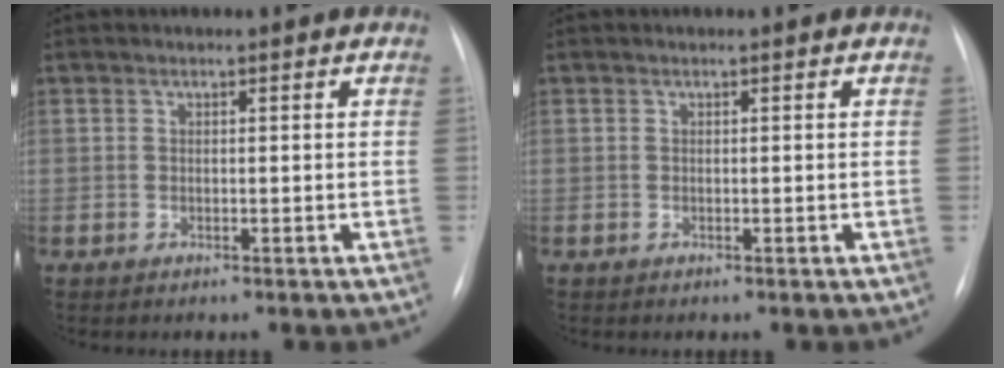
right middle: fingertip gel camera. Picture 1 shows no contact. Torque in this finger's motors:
{"motor_torque": [0.00, -0.06, 0.01, 0.01]}